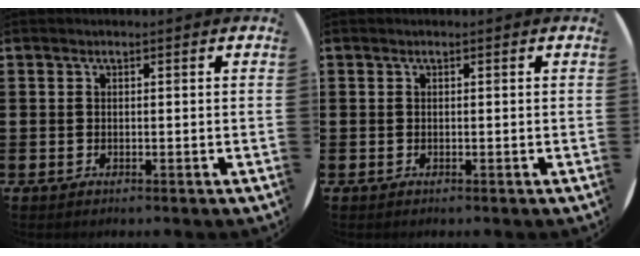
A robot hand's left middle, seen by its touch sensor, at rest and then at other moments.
{"total": 0.0}